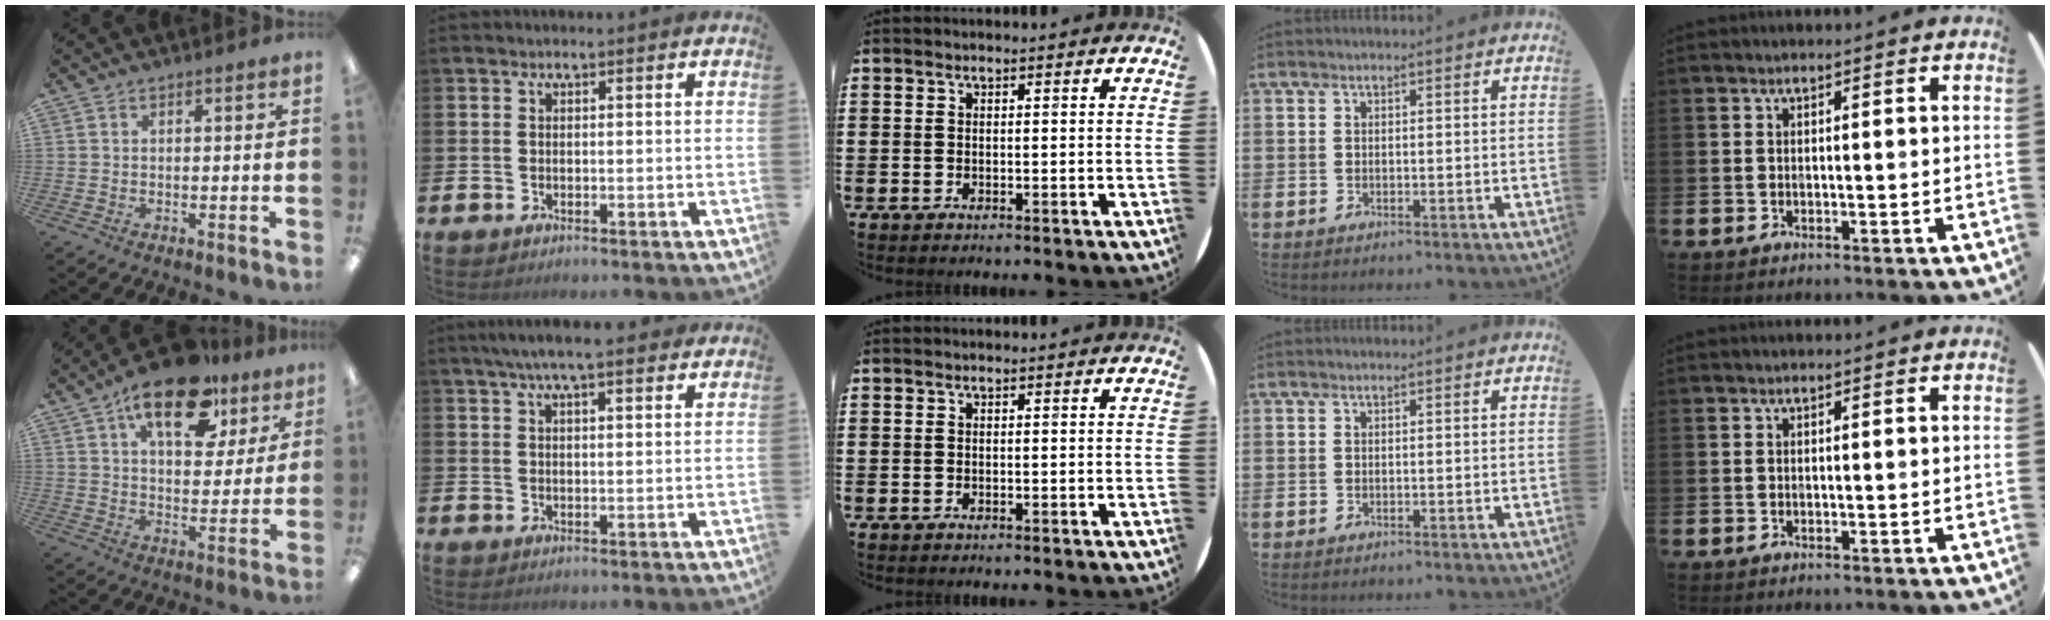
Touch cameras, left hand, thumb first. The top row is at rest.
{"thumb": {"total": 17.6, "force": [10.7, 8.4, 11.1], "torque": [-0.167, -0.044, 0.179]}, "index": {"total": 5.8, "force": [4.9, 0.9, 2.9], "torque": [-0.060, -0.010, 0.086]}}